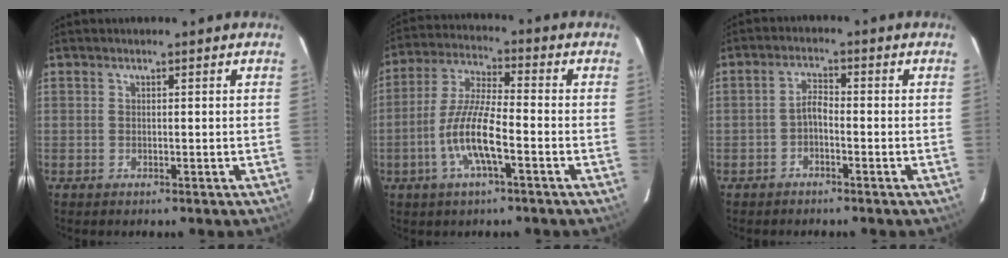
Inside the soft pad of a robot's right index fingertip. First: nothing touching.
{"total": 10.4, "force": [-4.0, 1.8, 9.4], "torque": [-0.197, -0.002, -0.077]}
{"total": 2.3, "force": [-1.4, 0.8, 1.6], "torque": [-0.035, 0.009, -0.027]}